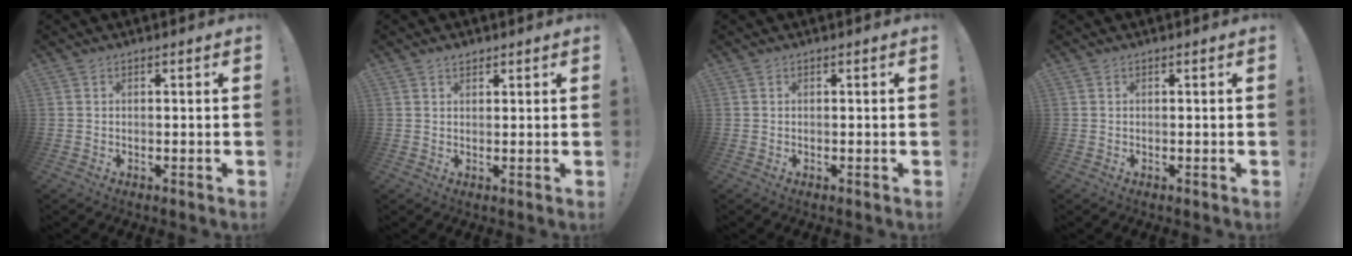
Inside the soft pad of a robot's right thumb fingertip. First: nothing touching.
{"total": 1.8, "force": [1.4, 0.9, 0.6], "torque": [-0.010, -0.005, 0.026]}
{"total": 0.0}
{"total": 0.0}